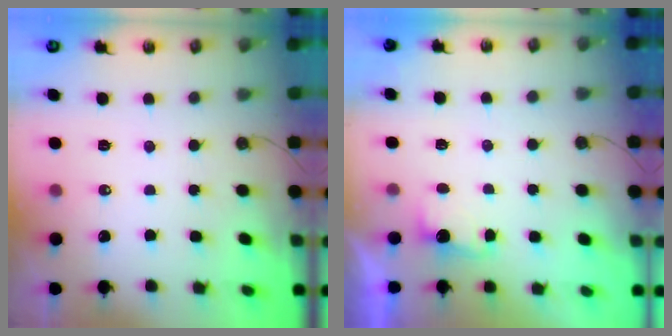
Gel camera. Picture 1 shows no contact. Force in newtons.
{"total": 2.7, "press": 2.5, "slide": 0.9}